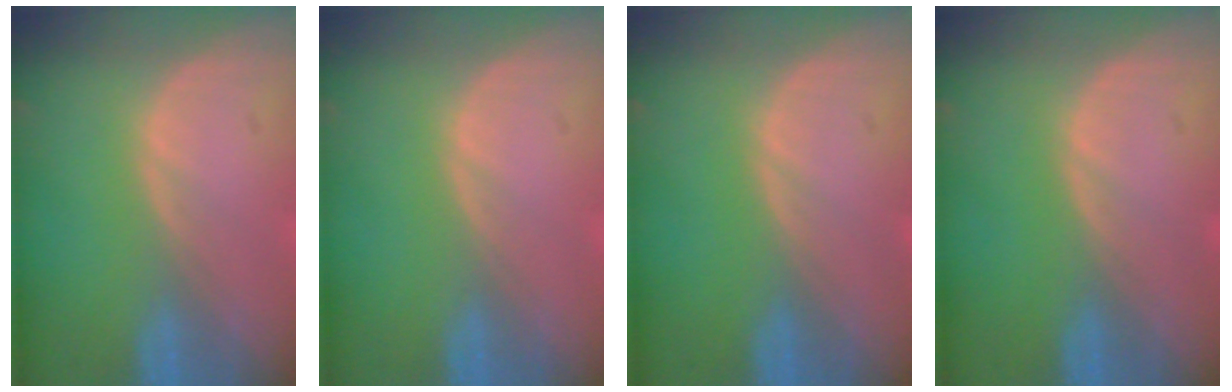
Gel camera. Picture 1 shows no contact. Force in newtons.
{"total": 0.0}
{"total": 0.0}
{"total": 0.0}